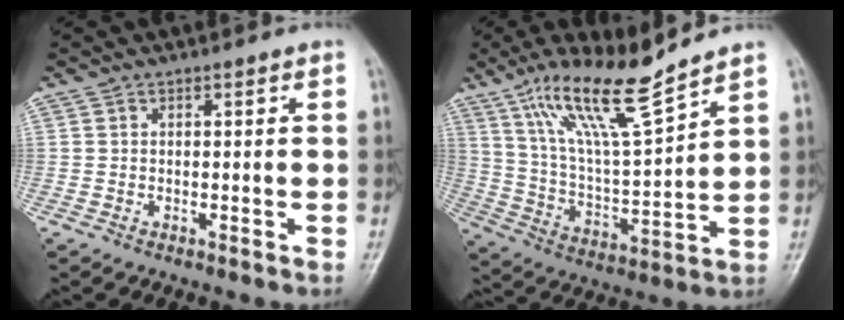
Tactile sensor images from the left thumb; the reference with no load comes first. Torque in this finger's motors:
{"motor_torque": [0.32, 0.23, 1.43, -1.33, 0.41]}